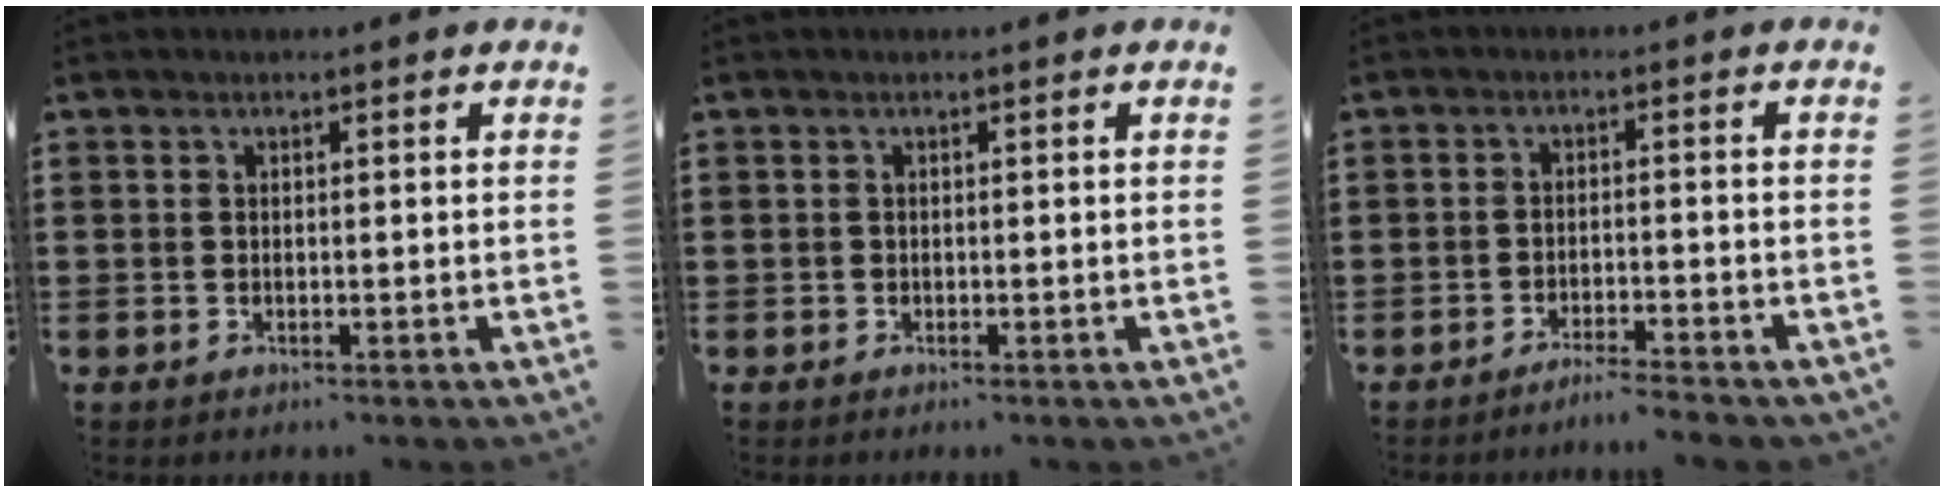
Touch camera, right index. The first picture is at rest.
{"total": 0.0}
{"total": 3.1, "force": [-2.9, -0.4, 0.7], "torque": [-0.016, -0.002, -0.060]}